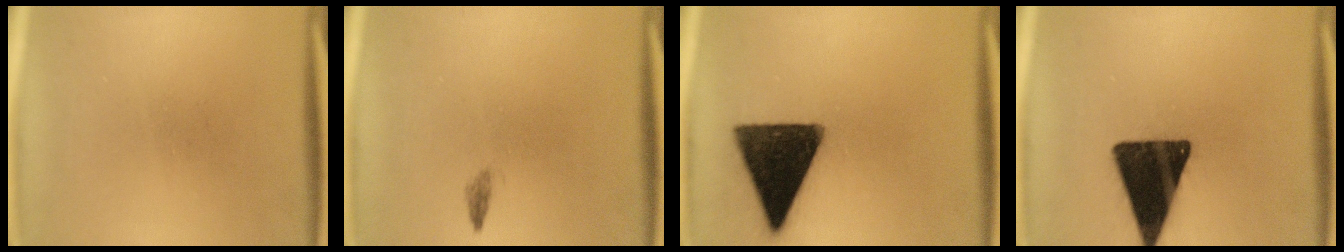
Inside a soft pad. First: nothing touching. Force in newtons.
{"total": 0.8}
{"total": 16.1}
{"total": 17.7}